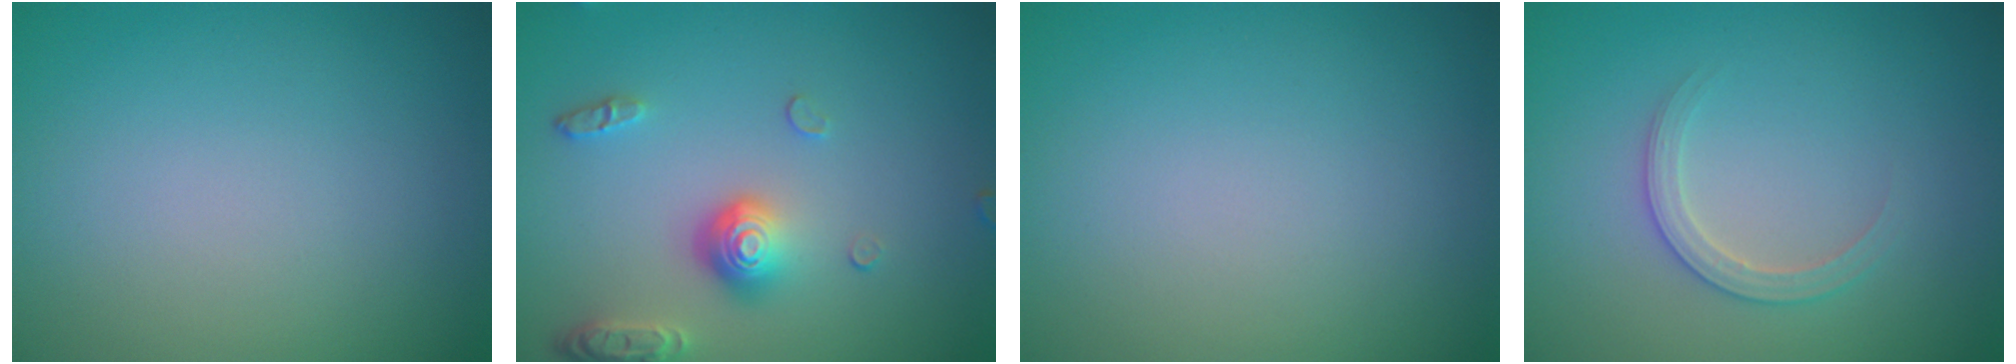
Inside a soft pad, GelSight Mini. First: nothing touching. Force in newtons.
{"total": 3.8, "press": 3.0, "slide": 2.5}
{"total": 0.0}
{"total": 1.9, "press": 1.9, "slide": 0.2}